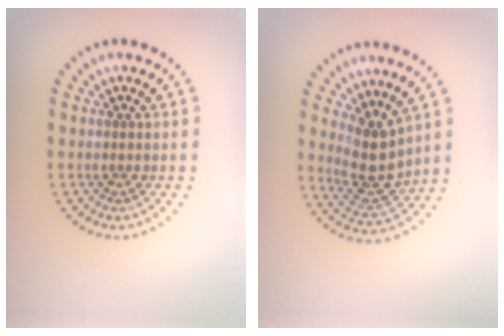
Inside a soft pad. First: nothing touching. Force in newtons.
{"total": 3.9, "press": 3.3, "slide": 2.1}